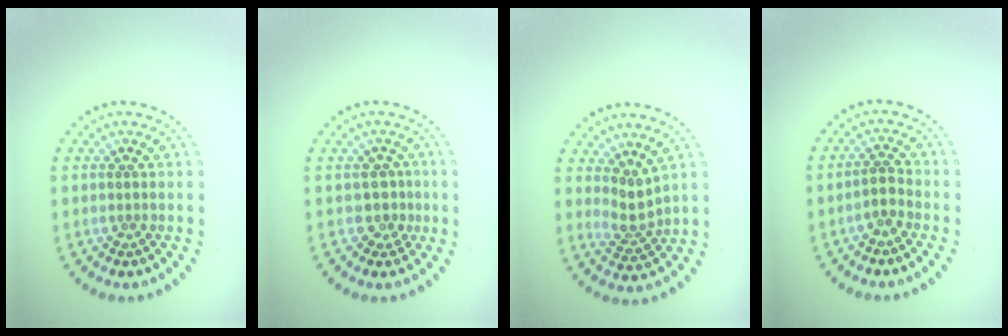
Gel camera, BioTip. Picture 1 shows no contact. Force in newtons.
{"total": 2.0, "press": 1.3, "slide": 1.5}
{"total": 2.2, "press": 1.5, "slide": 1.7}
{"total": 1.8, "press": 1.4, "slide": 1.0}